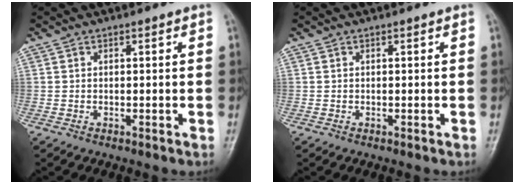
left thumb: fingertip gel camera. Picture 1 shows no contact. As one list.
[{"total": 0.0}]